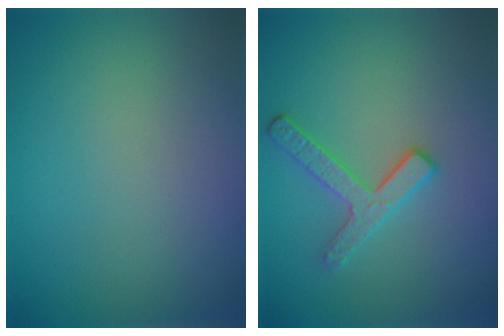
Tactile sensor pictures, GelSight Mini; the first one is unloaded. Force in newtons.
{"total": 2.6, "press": 2.6, "slide": 0.4}